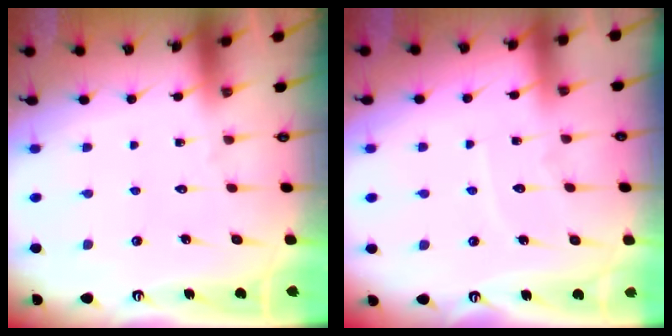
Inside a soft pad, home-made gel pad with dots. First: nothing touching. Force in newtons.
{"total": 4.4, "press": 4.3, "slide": 0.5}